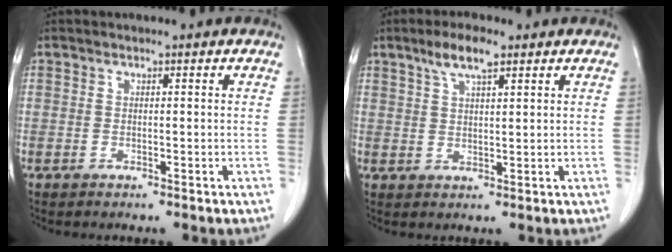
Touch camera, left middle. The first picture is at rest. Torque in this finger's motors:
{"motor_torque": [0.63, -0.55, 0.04, 0.03]}